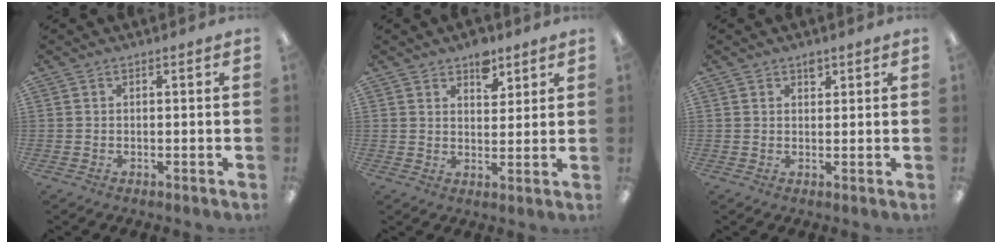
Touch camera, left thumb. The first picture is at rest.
{"total": 6.3, "force": [4.3, 3.5, 3.0], "torque": [-0.023, -0.023, 0.070]}
{"total": 2.0, "force": [1.4, 1.1, 0.8], "torque": [0.000, -0.006, 0.023]}